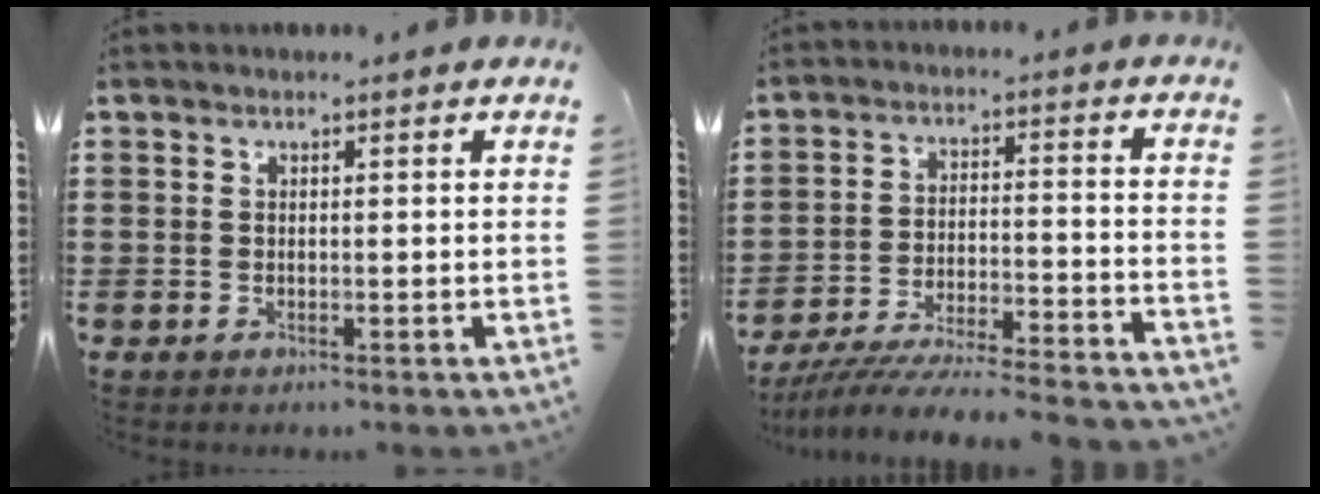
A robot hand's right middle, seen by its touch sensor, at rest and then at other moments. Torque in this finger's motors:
{"motor_torque": [0.28, -0.20, 0.63, 0.21]}